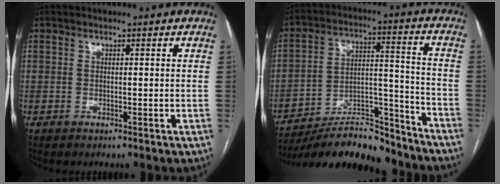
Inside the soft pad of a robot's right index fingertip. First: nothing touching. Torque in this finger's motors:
{"motor_torque": [-0.58, -0.67, -0.17, -0.14]}